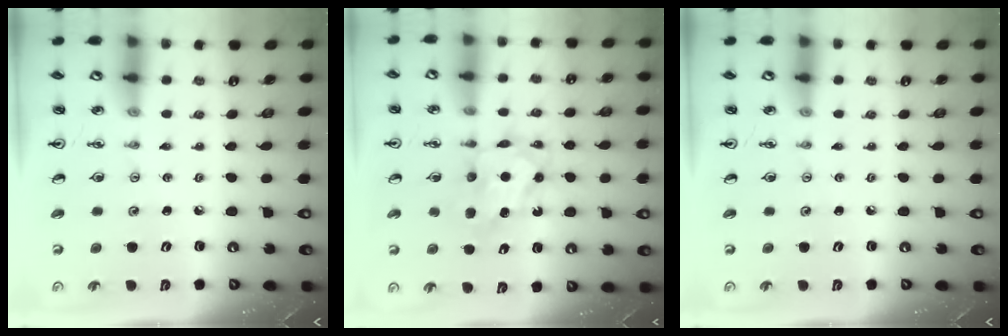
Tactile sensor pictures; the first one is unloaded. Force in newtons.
{"total": 7.0, "press": 6.9, "slide": 0.4}
{"total": 0.0}